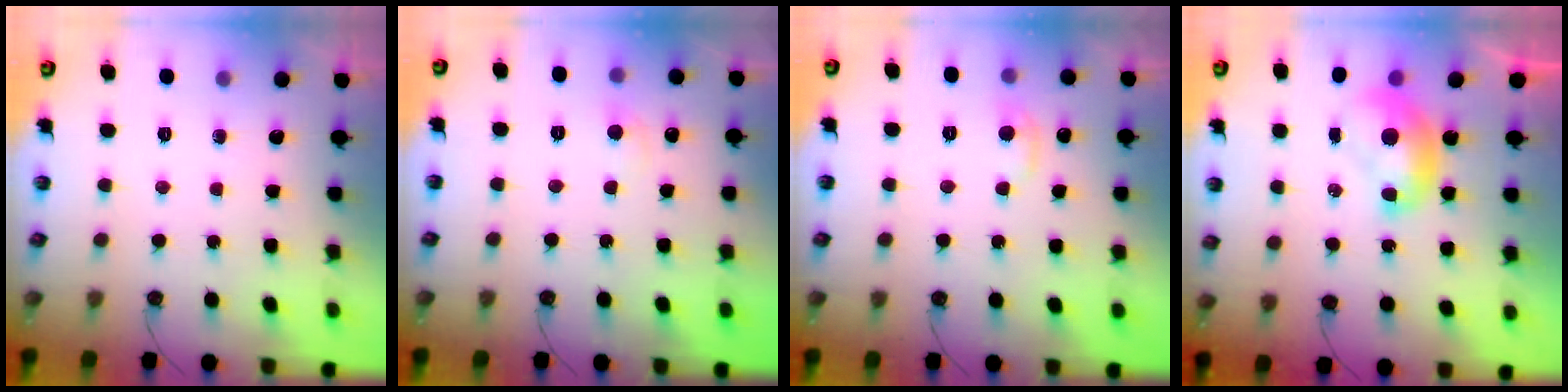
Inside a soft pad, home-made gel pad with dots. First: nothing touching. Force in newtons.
{"total": 0.6, "press": 0.2, "slide": 0.6}
{"total": 1.0, "press": 0.4, "slide": 0.9}
{"total": 1.6, "press": 1.5, "slide": 0.1}